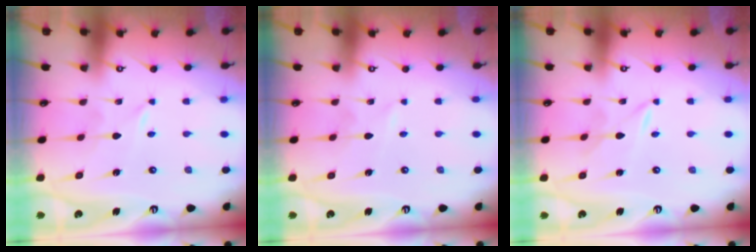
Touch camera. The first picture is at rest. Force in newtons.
{"total": 1.7, "press": 1.7, "slide": 0.3}
{"total": 0.8, "press": 0.8, "slide": 0.2}